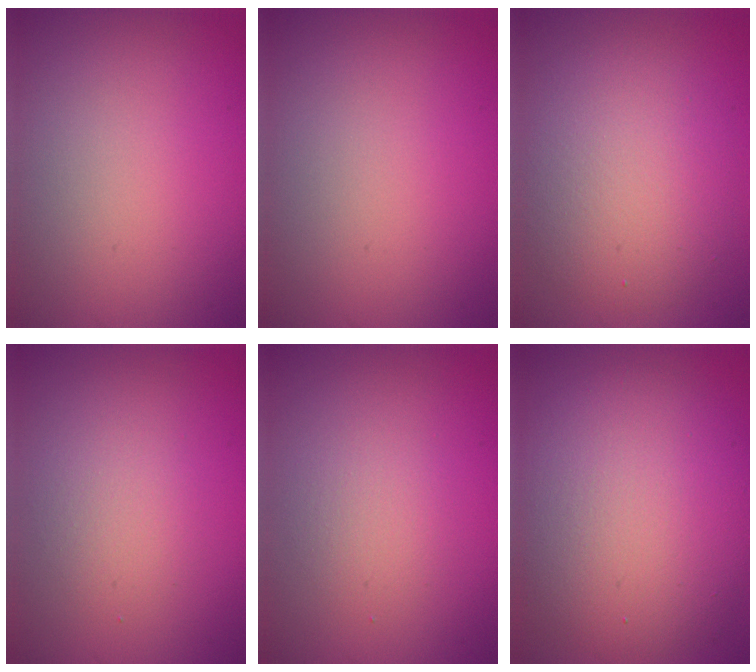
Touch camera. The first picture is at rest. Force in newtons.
{"total": 0.0}
{"total": 5.7, "press": 5.7, "slide": 0.6}
{"total": 2.1, "press": 2.1, "slide": 0.0}
{"total": 2.0, "press": 2.0, "slide": 0.1}
{"total": 10.4, "press": 10.4, "slide": 0.6}